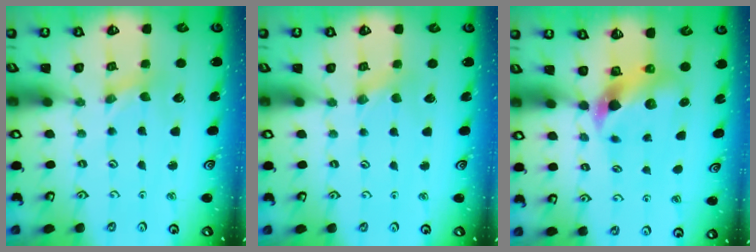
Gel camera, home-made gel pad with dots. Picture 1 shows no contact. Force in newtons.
{"total": 1.4, "press": 1.3, "slide": 0.2}
{"total": 7.8, "press": 7.6, "slide": 1.4}